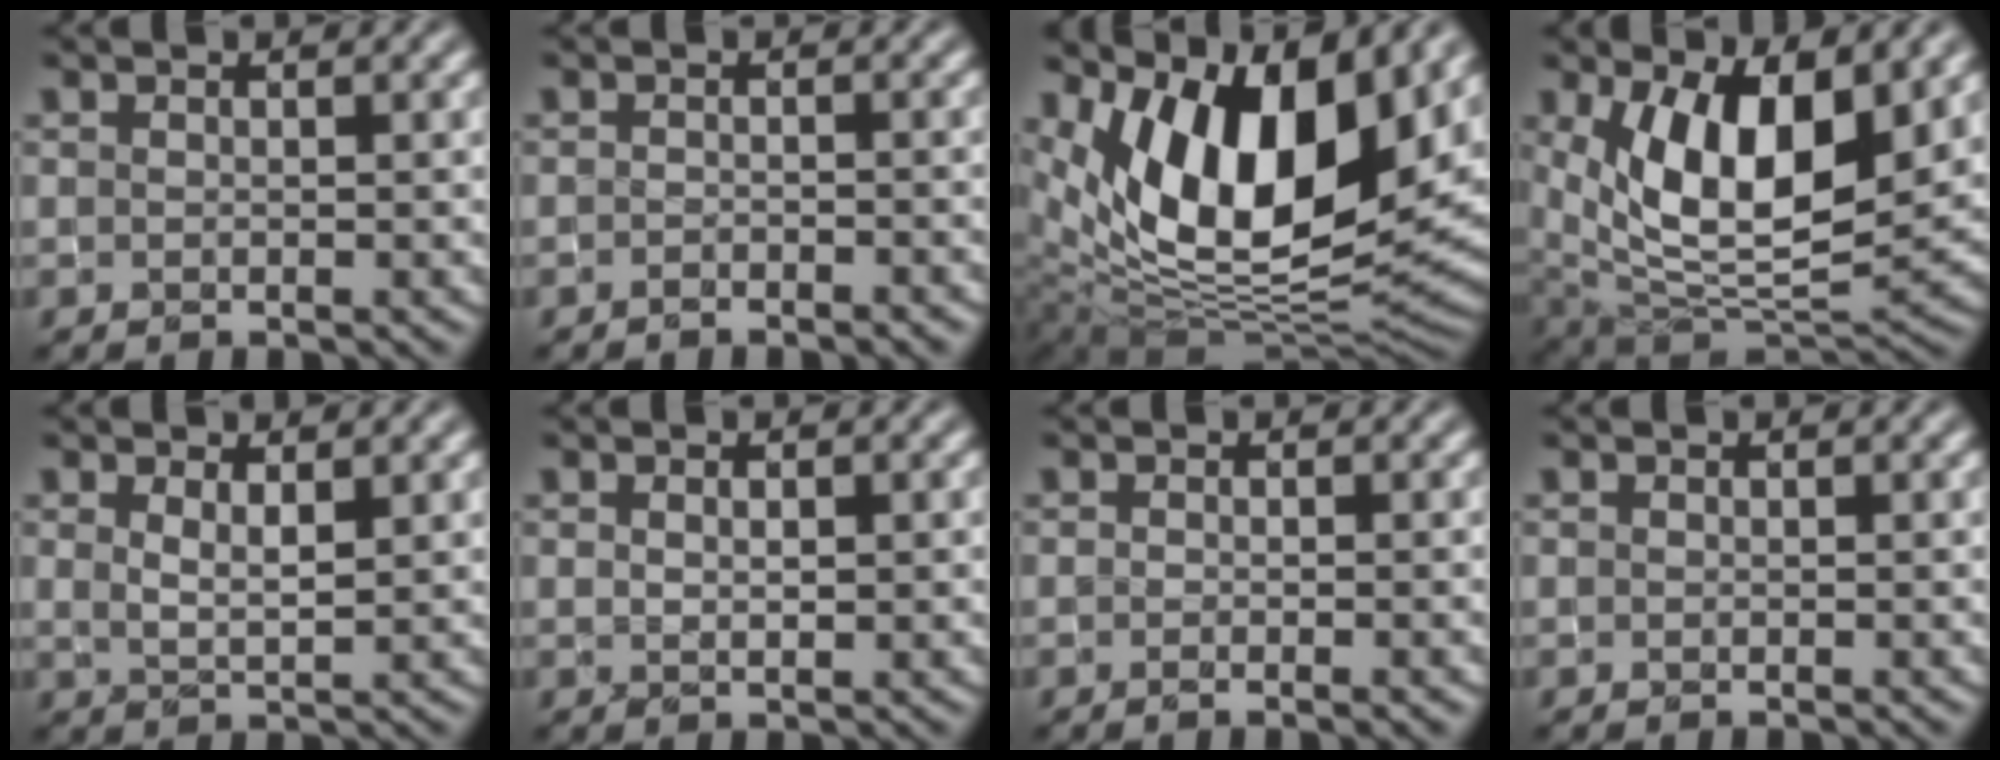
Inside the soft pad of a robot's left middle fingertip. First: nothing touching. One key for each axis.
{"total": 1.5, "fx": -1.4, "fy": 0.2, "fz": 0.7, "tx": -0.012, "ty": 0.005, "tz": -0.022}
{"total": 14.1, "fx": 5.8, "fy": 6.8, "fz": 11.0, "tx": -0.183, "ty": 0.005, "tz": 0.098}
{"total": 11.0, "fx": 3.0, "fy": 5.4, "fz": 9.2, "tx": -0.155, "ty": -0.018, "tz": 0.054}
{"total": 1.7, "fx": 1.2, "fy": 0.4, "fz": 1.2, "tx": -0.022, "ty": -0.004, "tz": 0.025}
{"total": 1.0, "fx": 0.4, "fy": 0.4, "fz": 0.9, "tx": -0.015, "ty": 0.001, "tz": 0.011}
{"total": 1.6, "fx": -0.7, "fy": 0.5, "fz": 1.4, "tx": -0.011, "ty": -0.004, "tz": -0.007}
{"total": 0.0}